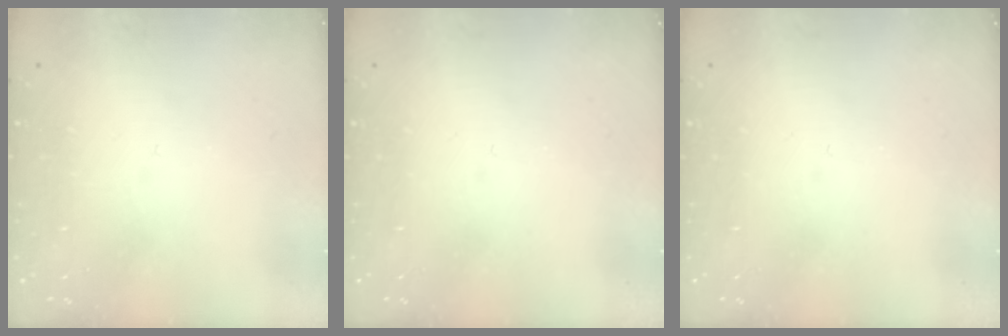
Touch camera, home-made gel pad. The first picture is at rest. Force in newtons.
{"total": 0.0}
{"total": 0.0}